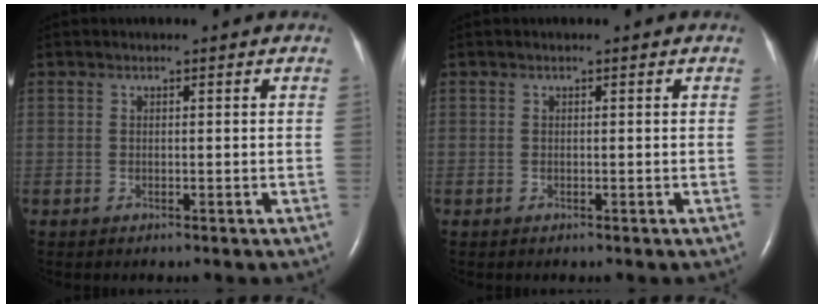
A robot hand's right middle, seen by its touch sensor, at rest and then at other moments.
{"total": 0.0}